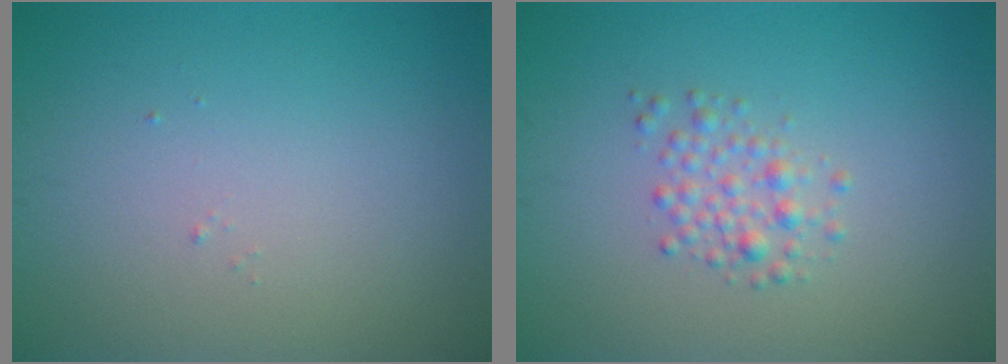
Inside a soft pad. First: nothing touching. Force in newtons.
{"total": 1.9, "press": 1.9, "slide": 0.0}